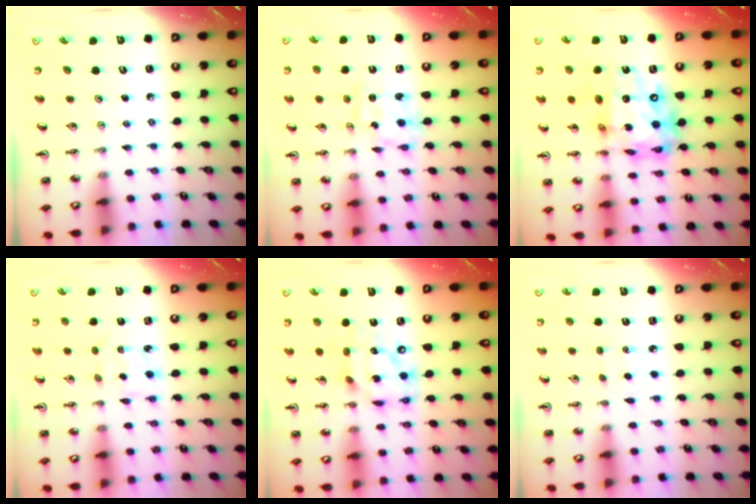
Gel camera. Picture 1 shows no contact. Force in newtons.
{"total": 2.7, "press": 2.7, "slide": 0.3}
{"total": 17.9, "press": 17.9, "slide": 1.4}
{"total": 2.3, "press": 2.1, "slide": 0.8}
{"total": 14.3, "press": 14.2, "slide": 1.8}
{"total": 1.5, "press": 1.5, "slide": 0.2}